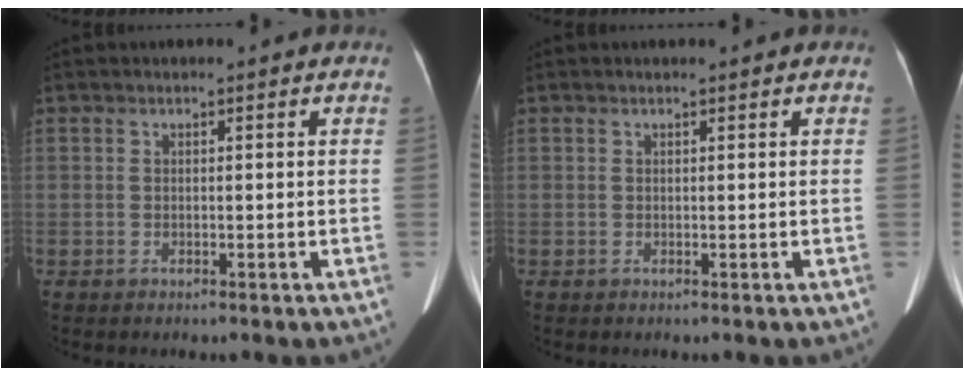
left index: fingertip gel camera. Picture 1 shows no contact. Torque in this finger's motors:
{"motor_torque": [0.03, 0.09, -0.07, 0.00]}